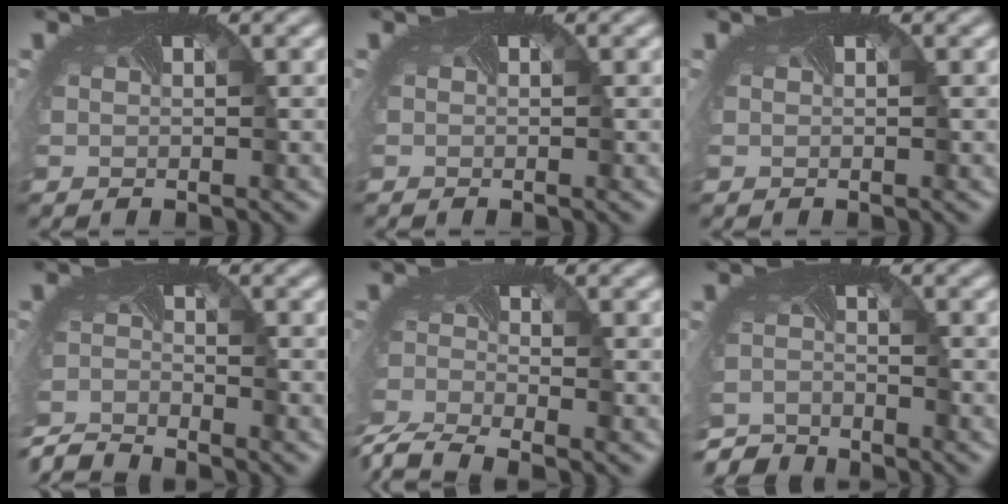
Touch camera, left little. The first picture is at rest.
{"total": 0.0}
{"total": 0.0}
{"total": 4.9, "force": [-4.9, 0.3, 0.4], "torque": [-0.019, -0.022, -0.100]}
{"total": 6.7, "force": [-5.9, 1.8, 2.6], "torque": [-0.066, -0.042, -0.101]}
{"total": 4.8, "force": [-4.8, 0.6, 0.0], "torque": [-0.010, -0.025, -0.093]}